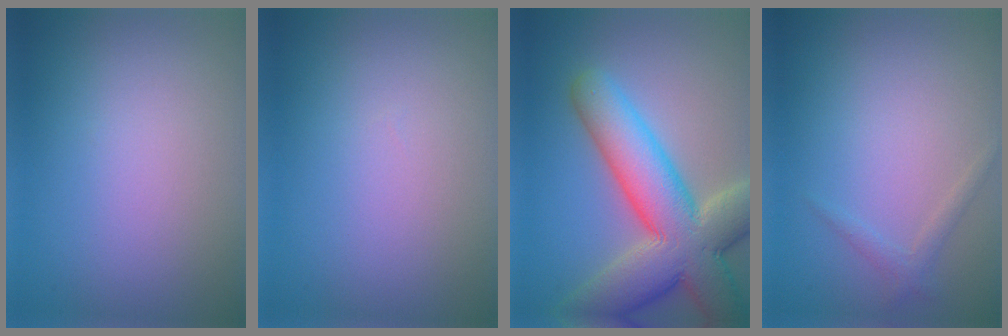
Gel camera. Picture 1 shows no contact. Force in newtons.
{"total": 0.0}
{"total": 11.4, "press": 11.4, "slide": 1.1}
{"total": 1.1, "press": 1.1, "slide": 0.1}